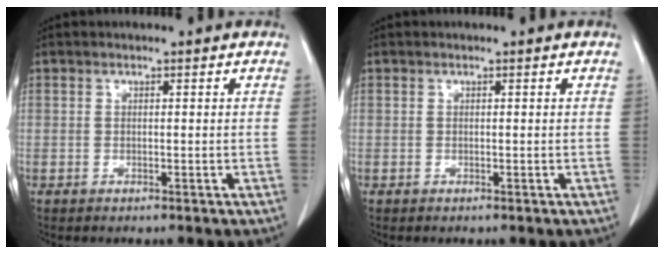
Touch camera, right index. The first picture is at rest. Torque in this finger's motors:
{"motor_torque": [0.00, 0.00, 0.00, 0.00]}